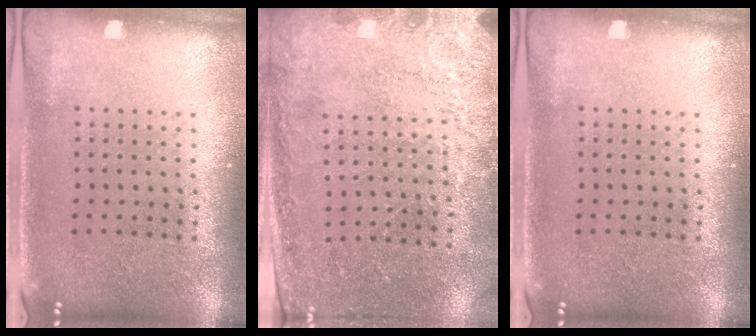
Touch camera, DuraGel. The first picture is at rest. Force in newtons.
{"total": 2.5, "press": 2.4, "slide": 0.9}
{"total": 0.0}